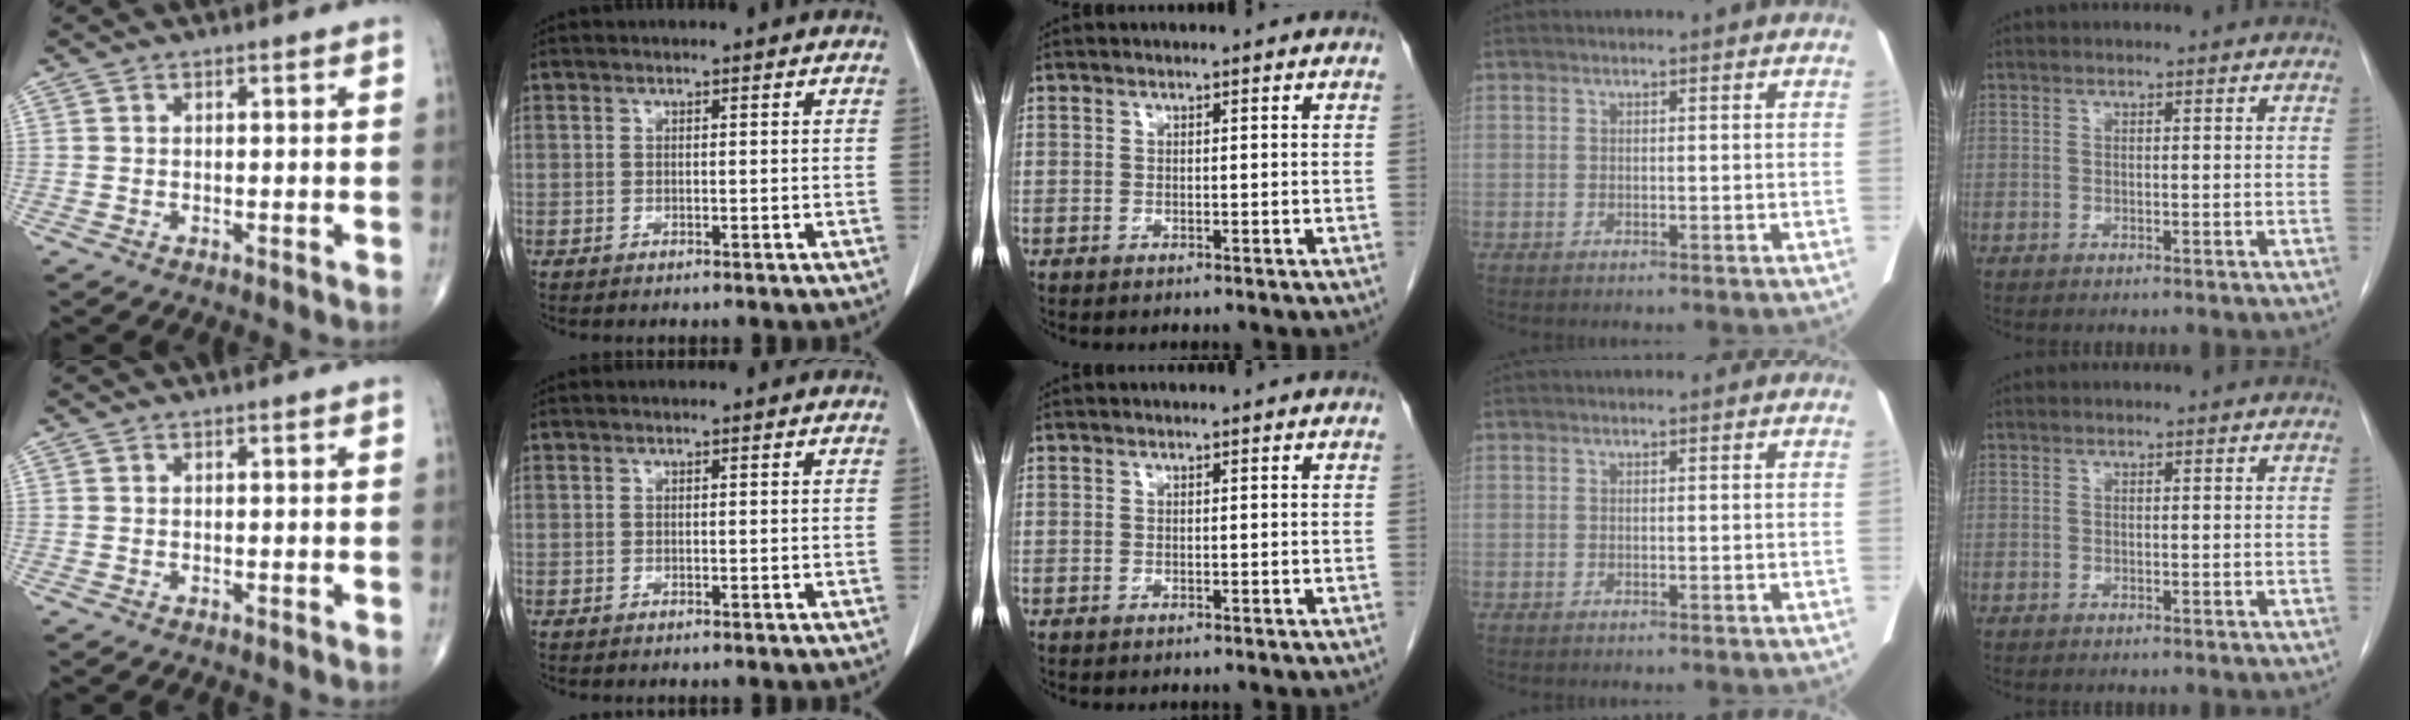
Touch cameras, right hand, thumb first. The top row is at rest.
{}